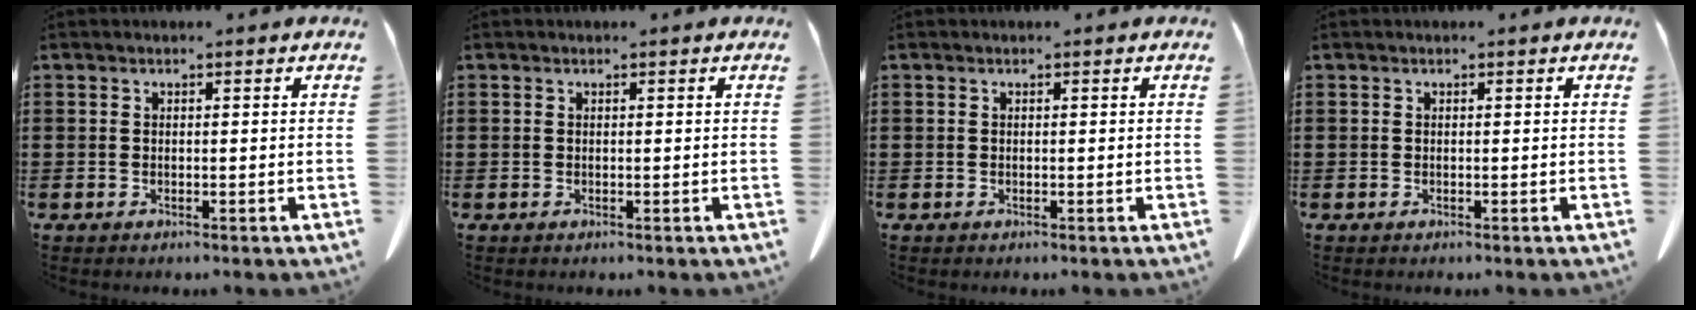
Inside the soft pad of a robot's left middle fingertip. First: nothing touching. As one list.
[{"total": 0.0}, {"total": 0.0}, {"total": 0.0}]